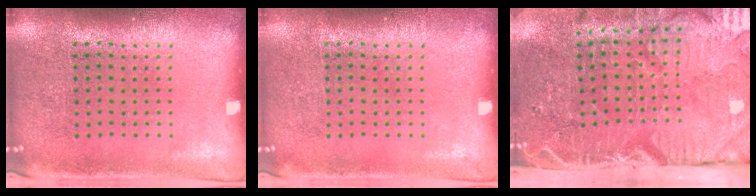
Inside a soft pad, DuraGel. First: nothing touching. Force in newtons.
{"total": 0.0}
{"total": 5.5, "press": 4.4, "slide": 3.3}